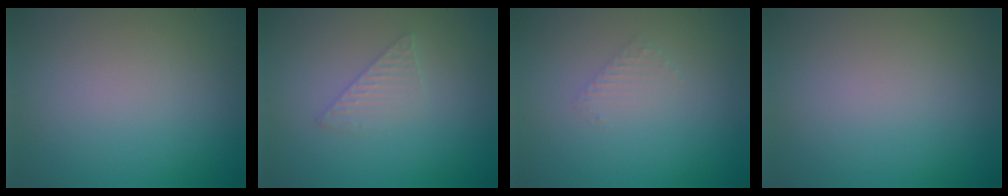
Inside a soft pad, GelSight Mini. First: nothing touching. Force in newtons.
{"total": 1.6, "press": 1.6, "slide": 0.1}
{"total": 0.9, "press": 0.9, "slide": 0.2}
{"total": 0.0}